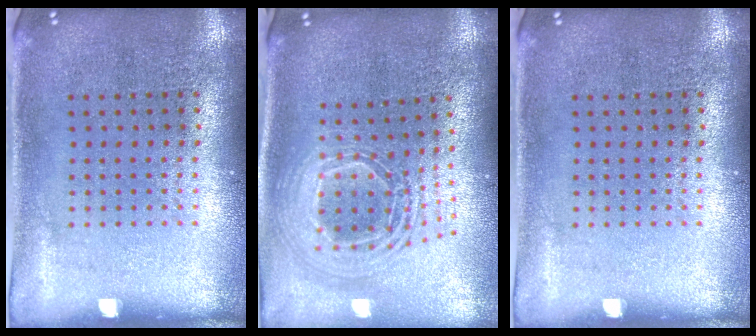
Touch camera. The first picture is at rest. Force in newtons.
{"total": 2.3, "press": 1.7, "slide": 1.6}
{"total": 0.0}